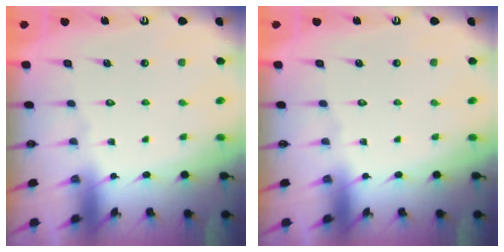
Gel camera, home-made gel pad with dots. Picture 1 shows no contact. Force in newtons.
{"total": 0.0}